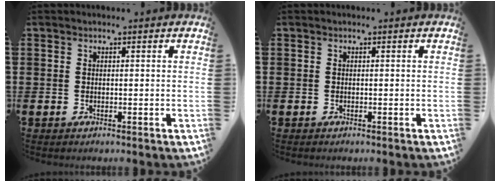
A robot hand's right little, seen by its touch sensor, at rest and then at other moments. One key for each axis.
{"total": 0.0}